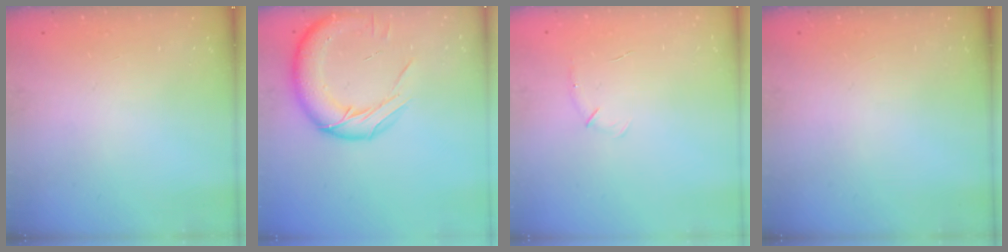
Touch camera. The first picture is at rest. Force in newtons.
{"total": 16.0, "press": 15.9, "slide": 1.9}
{"total": 4.1, "press": 4.0, "slide": 1.0}
{"total": 0.0}